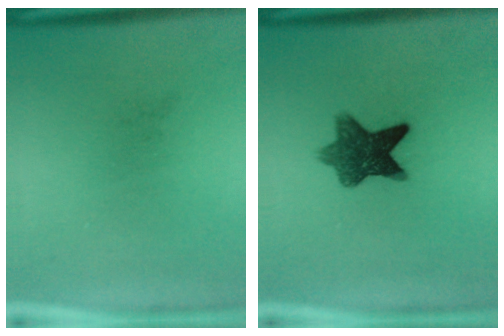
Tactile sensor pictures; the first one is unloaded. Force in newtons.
{"total": 8.3}